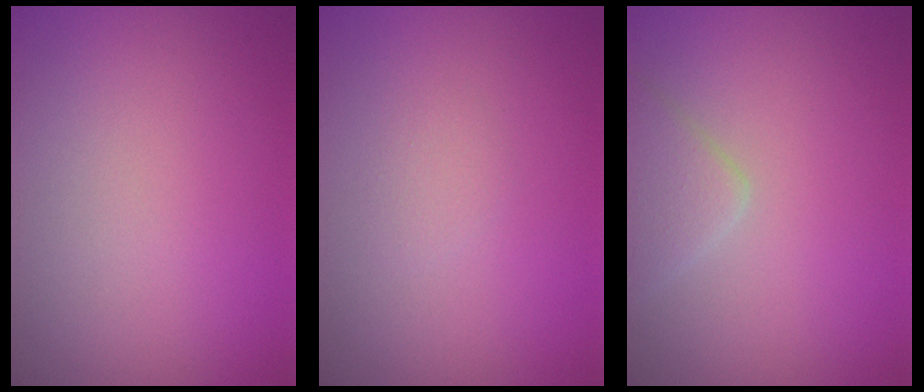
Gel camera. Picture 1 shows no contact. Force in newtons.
{"total": 0.8, "press": 0.8, "slide": 0.1}
{"total": 2.2, "press": 2.2, "slide": 0.1}